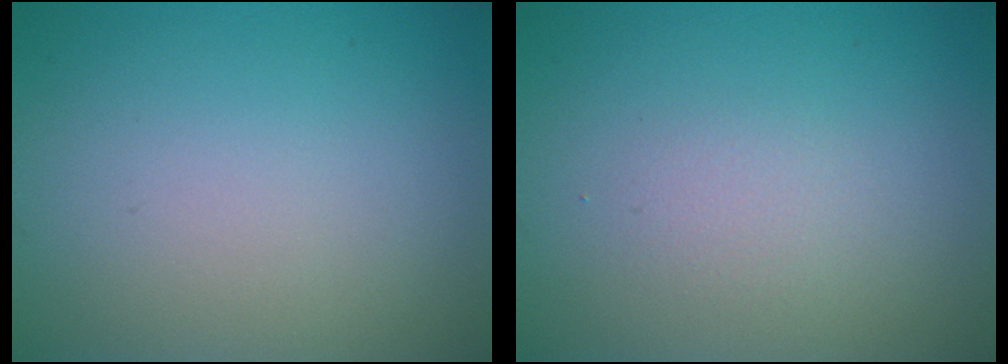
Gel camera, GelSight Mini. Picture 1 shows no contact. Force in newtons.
{"total": 1.2, "press": 1.2, "slide": 0.1}